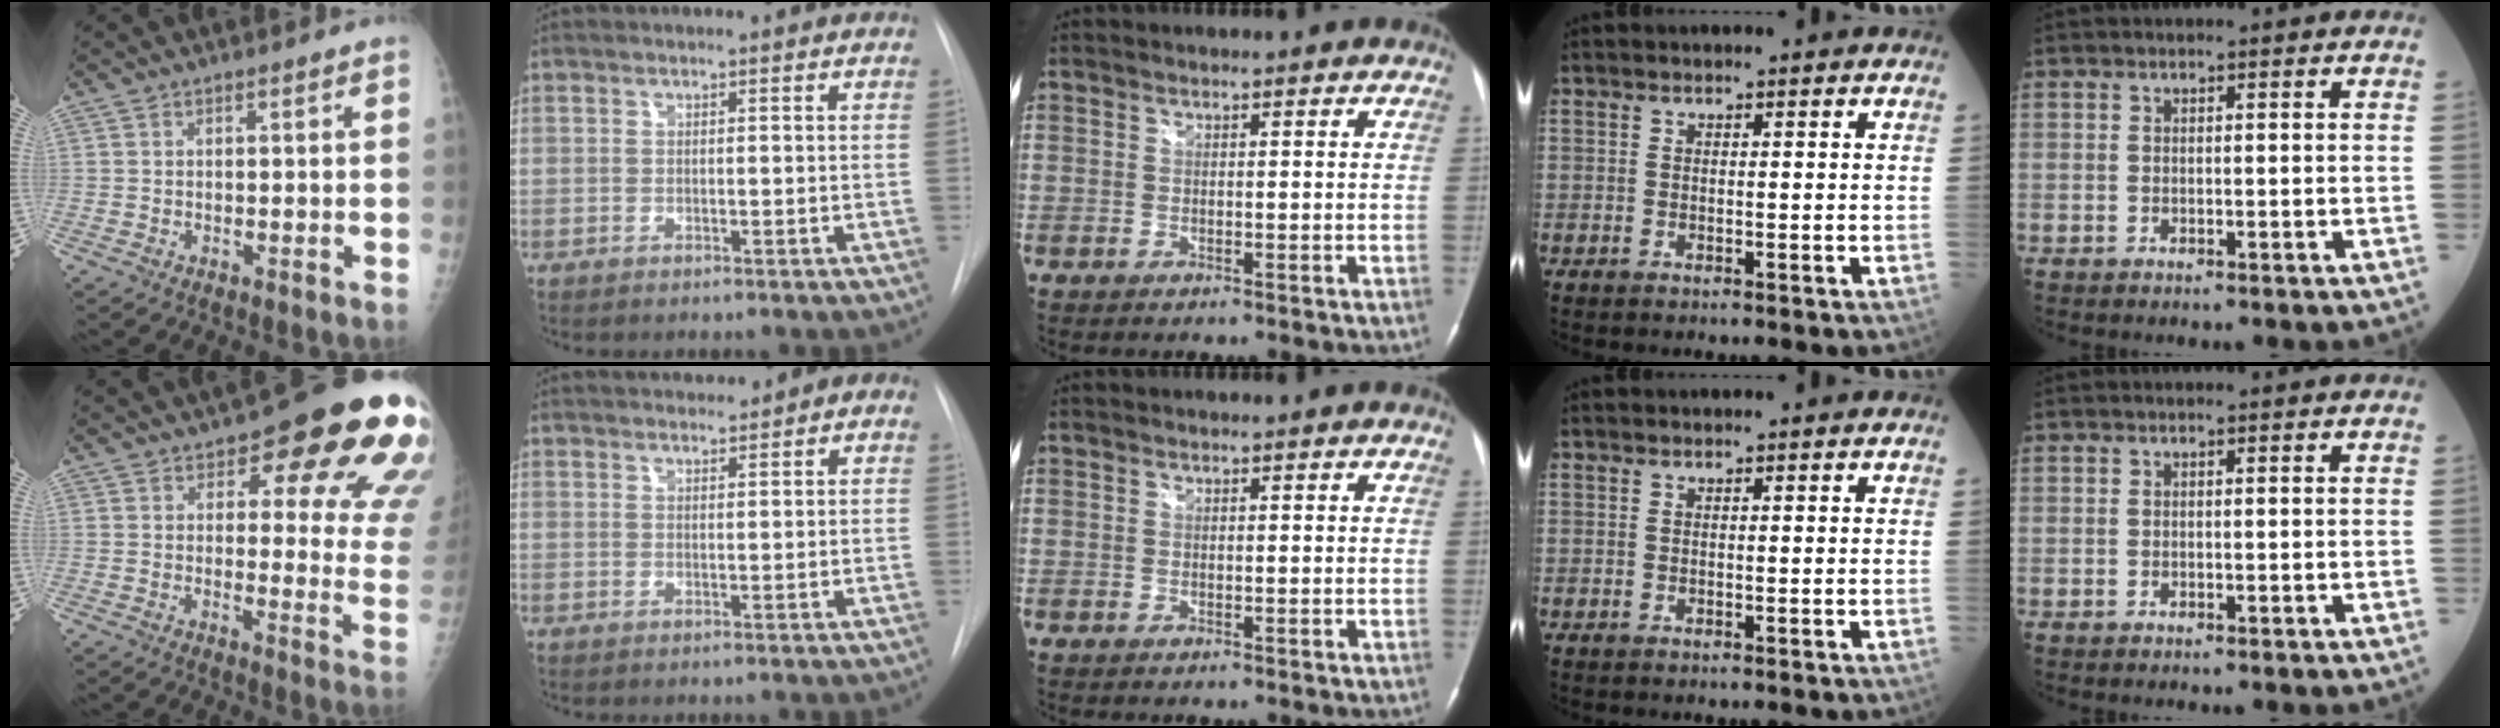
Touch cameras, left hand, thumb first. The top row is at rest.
{"thumb": {"total": 20.3, "force": [10.5, 7.5, 15.6], "torque": [-0.145, -0.045, 0.116]}, "index": {"total": 5.0, "force": [3.4, 1.8, 3.2], "torque": [-0.042, 0.016, 0.047]}}